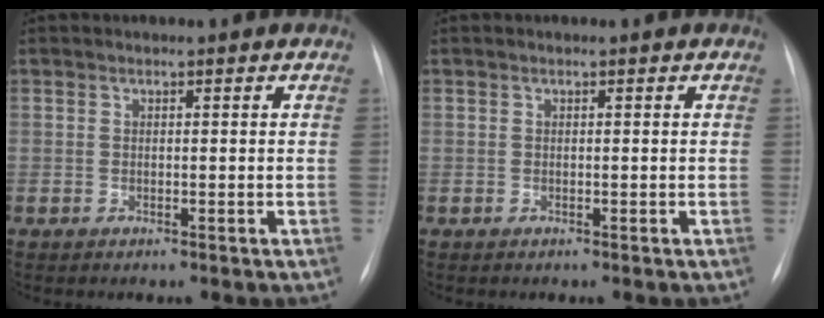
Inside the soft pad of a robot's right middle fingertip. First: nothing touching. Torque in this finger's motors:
{"motor_torque": [-0.15, -0.05, 0.00, 0.00]}